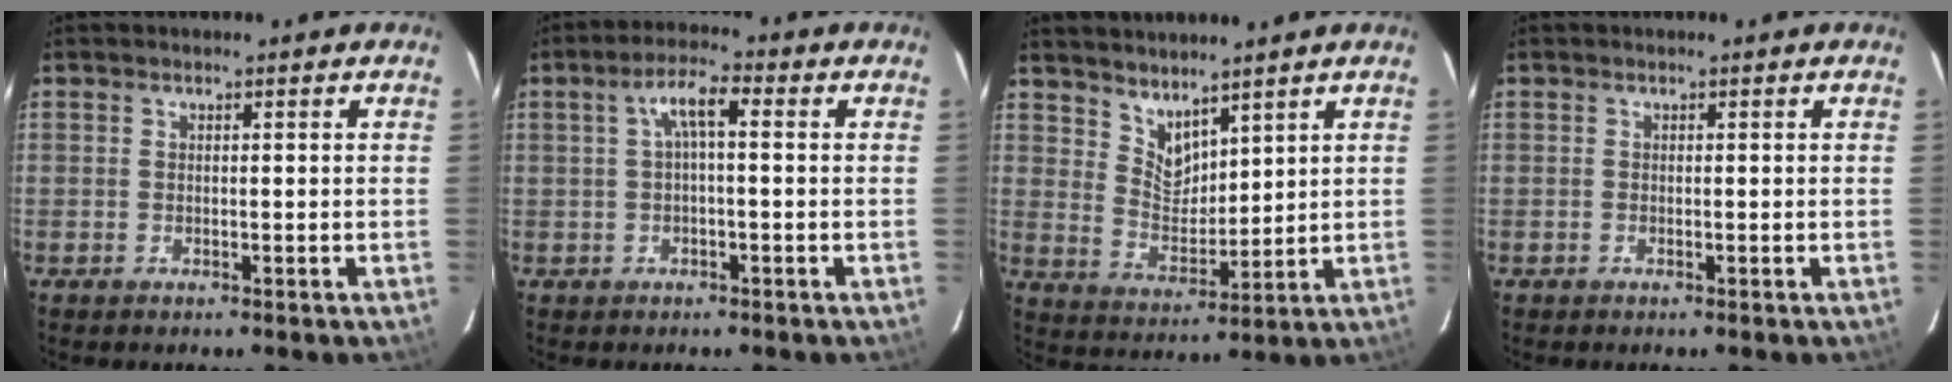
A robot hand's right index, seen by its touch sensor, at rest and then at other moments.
{"total": 4.6, "force": [0.5, 1.2, 4.4], "torque": [-0.083, 0.015, 0.012]}
{"total": 7.8, "force": [6.6, 3.5, 2.4], "torque": [-0.038, -0.001, 0.135]}
{"total": 0.0}